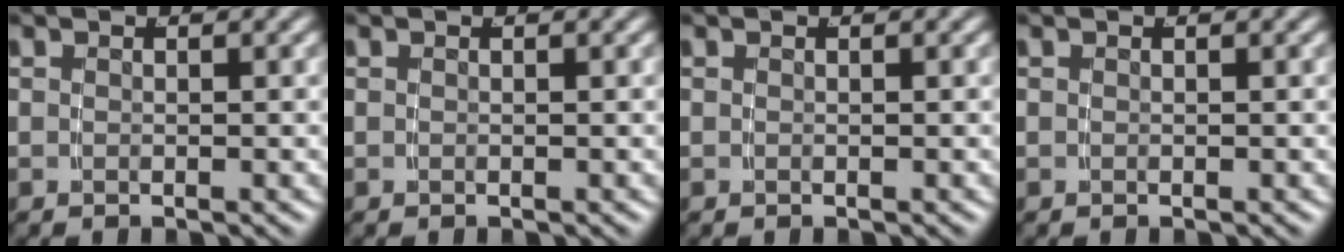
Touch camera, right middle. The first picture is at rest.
{"total": 0.0}
{"total": 0.0}
{"total": 0.0}